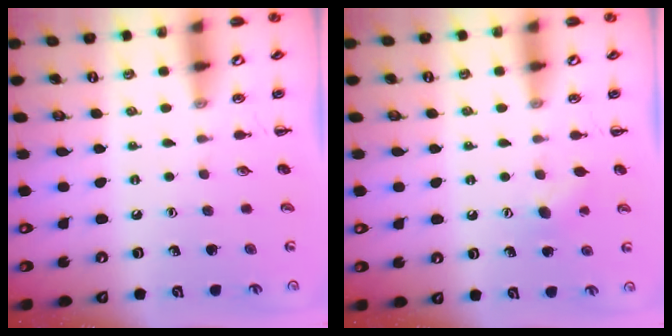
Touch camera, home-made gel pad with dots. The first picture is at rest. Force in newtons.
{"total": 5.6, "press": 5.4, "slide": 1.4}